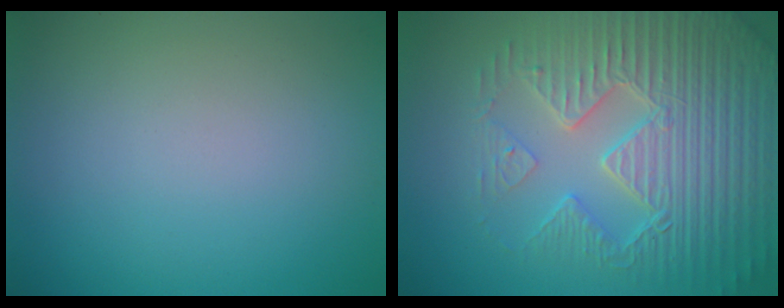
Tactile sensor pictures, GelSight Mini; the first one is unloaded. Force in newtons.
{"total": 7.7, "press": 6.1, "slide": 4.7}